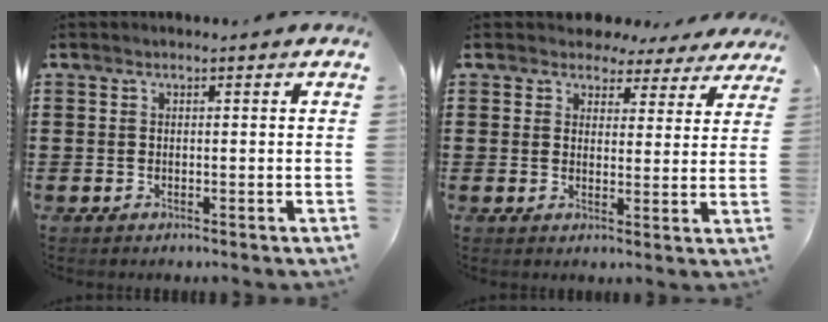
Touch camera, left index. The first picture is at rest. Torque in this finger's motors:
{"motor_torque": [2.14, 0.00, 0.35, -0.01]}